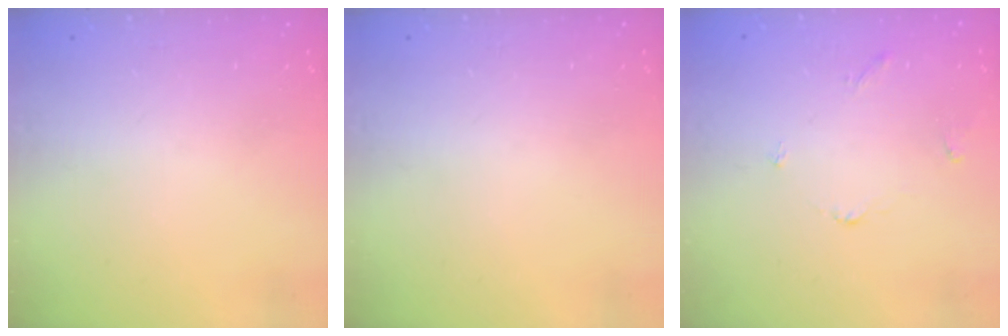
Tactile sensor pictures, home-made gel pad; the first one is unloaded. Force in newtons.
{"total": 0.0}
{"total": 2.9, "press": 2.9, "slide": 0.5}